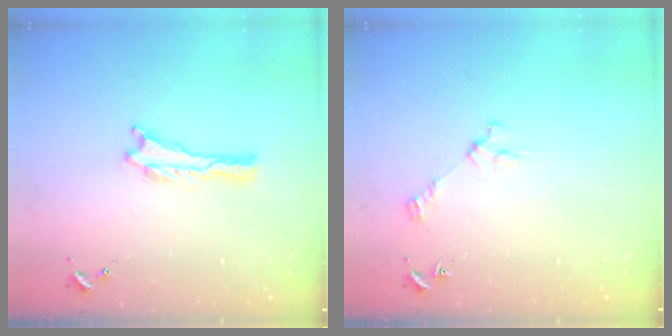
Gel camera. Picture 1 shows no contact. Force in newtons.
{"total": 3.1, "press": 3.1, "slide": 0.2}